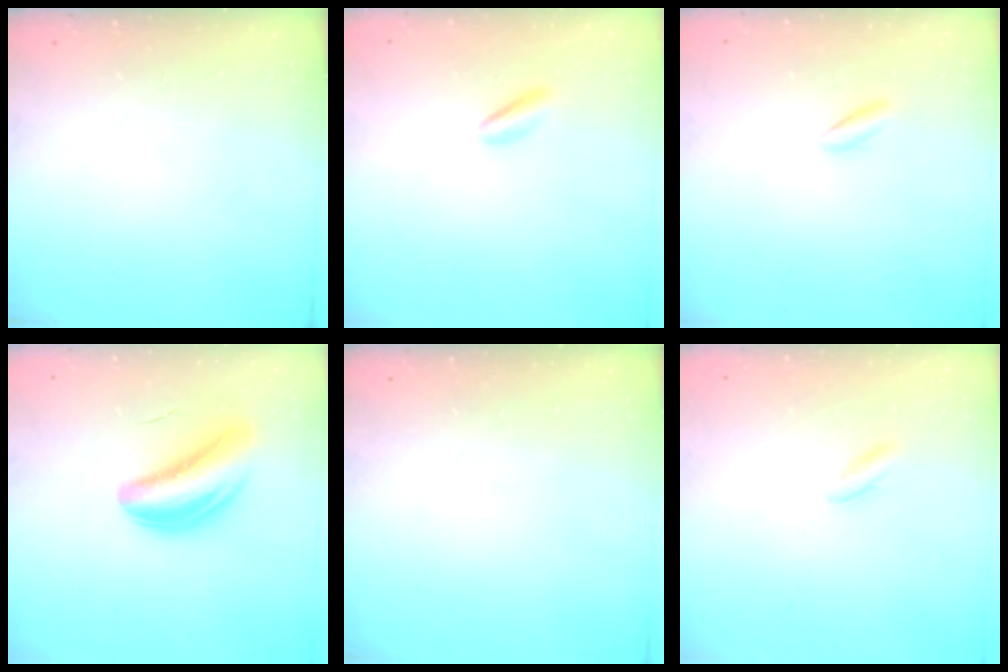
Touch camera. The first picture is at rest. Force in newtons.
{"total": 2.2, "press": 2.2, "slide": 0.3}
{"total": 1.4, "press": 1.3, "slide": 0.7}
{"total": 7.1, "press": 6.6, "slide": 2.7}
{"total": 0.0}
{"total": 1.8, "press": 1.5, "slide": 1.0}